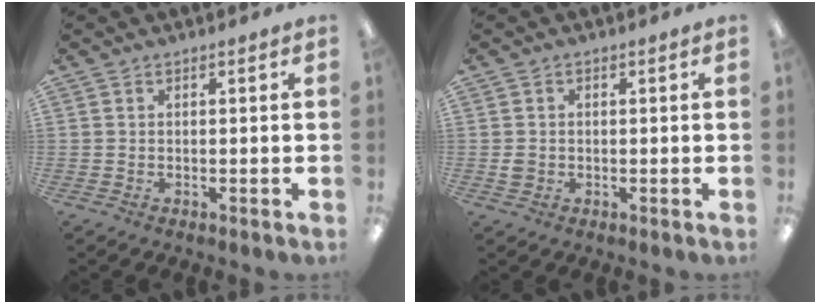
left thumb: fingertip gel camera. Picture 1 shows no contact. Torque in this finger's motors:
{"motor_torque": [-0.07, 0.04, 0.03, -0.02, 0.00]}